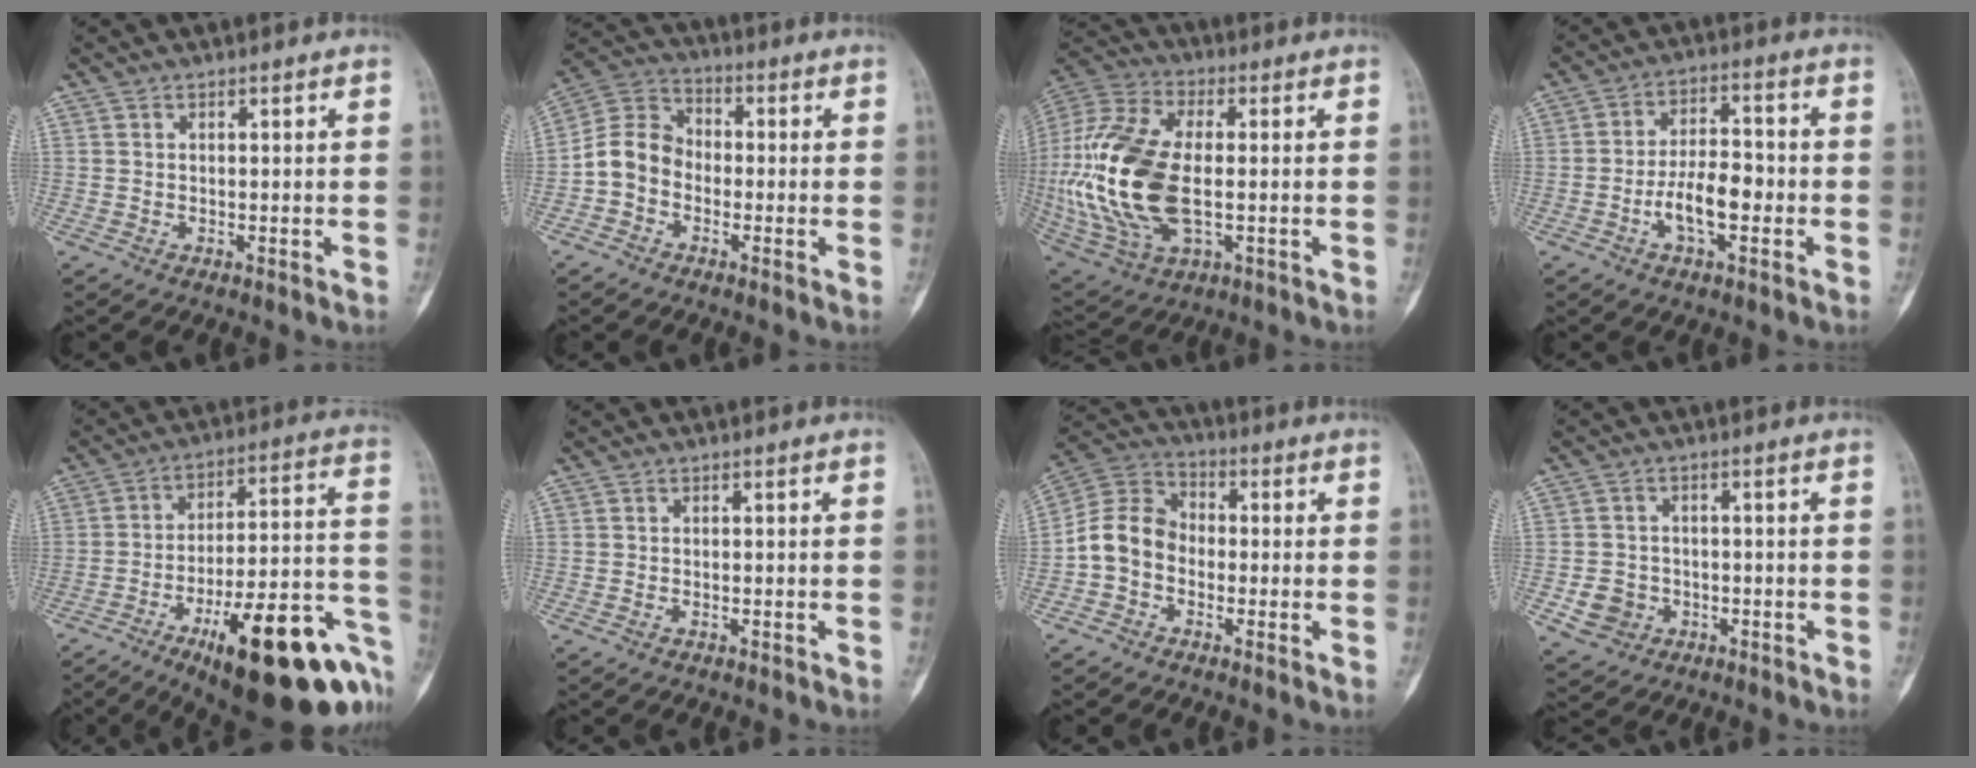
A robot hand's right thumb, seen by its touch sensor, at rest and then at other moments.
{"total": 8.4, "force": [-2.2, 6.9, 4.3], "torque": [-0.068, 0.034, -0.057]}
{"total": 24.3, "force": [-1.7, 13.0, 20.5], "torque": [-0.458, -0.005, -0.021]}
{"total": 9.3, "force": [-2.7, 4.4, 7.8], "torque": [-0.128, 0.027, -0.050]}
{"total": 28.8, "force": [-13.1, 8.9, 24.1], "torque": [-0.265, 0.067, -0.185]}
{"total": 0.6, "force": [-0.4, 0.3, 0.3], "torque": [-0.010, 0.005, -0.006]}
{"total": 9.1, "force": [-2.2, 7.3, 5.1], "torque": [-0.084, 0.034, -0.059]}
{"total": 5.4, "force": [-1.9, 4.7, 1.8], "torque": [-0.016, 0.015, -0.026]}